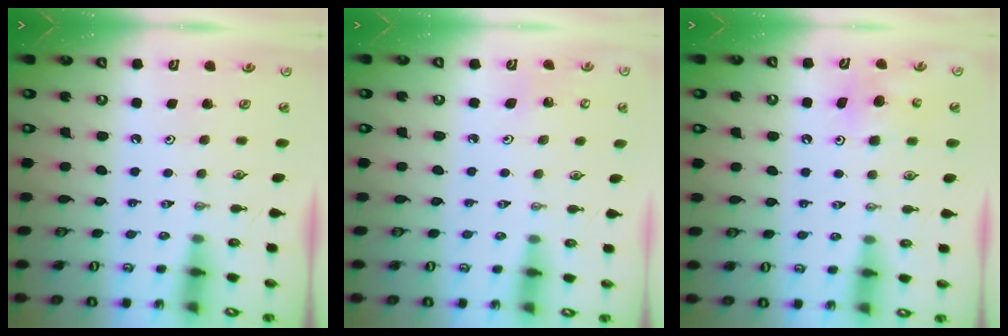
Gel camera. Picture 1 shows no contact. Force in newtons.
{"total": 2.8, "press": 2.7, "slide": 0.5}
{"total": 6.1, "press": 6.1, "slide": 0.5}